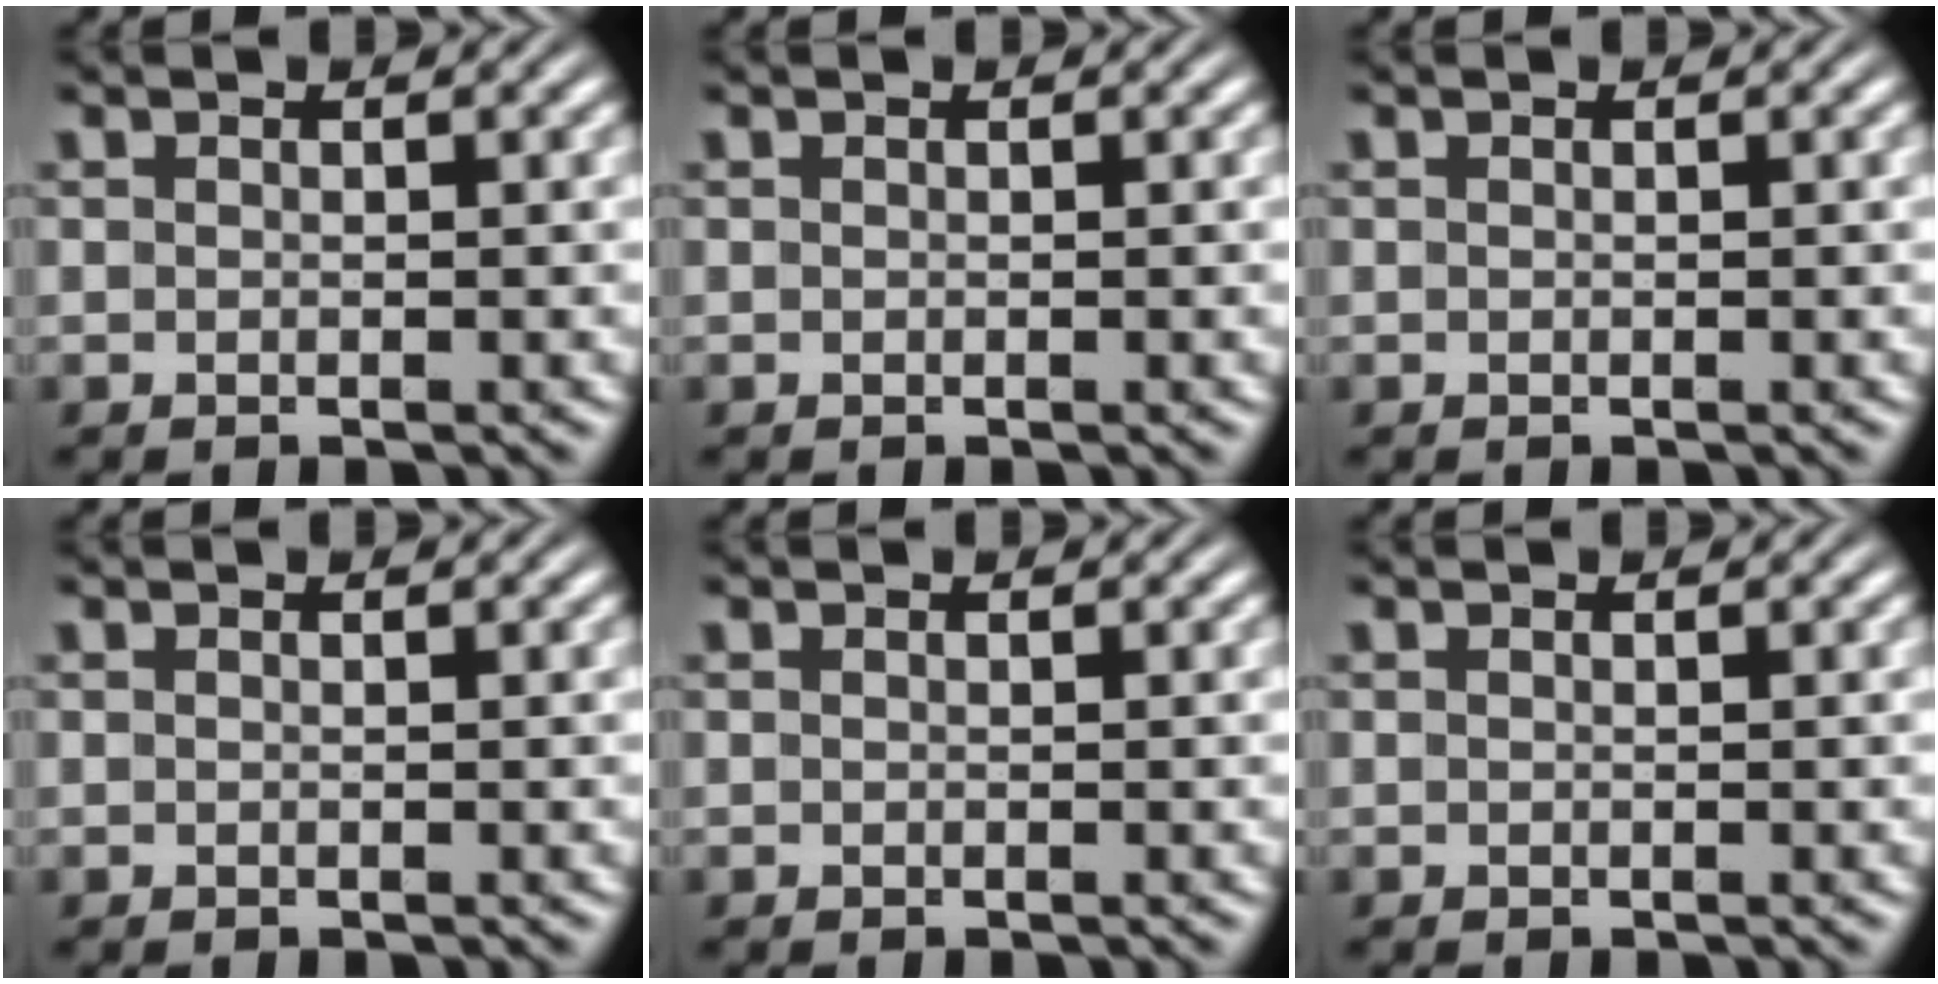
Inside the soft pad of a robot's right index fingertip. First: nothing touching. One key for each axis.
{"total": 0.0}
{"total": 0.0}
{"total": 0.0}
{"total": 0.0}
{"total": 0.0}